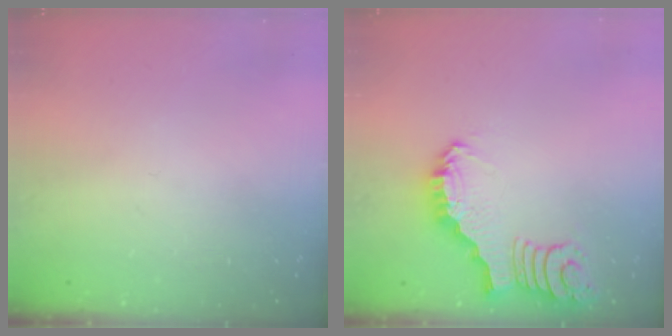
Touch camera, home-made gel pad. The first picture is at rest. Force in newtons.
{"total": 2.9, "press": 2.9, "slide": 0.1}